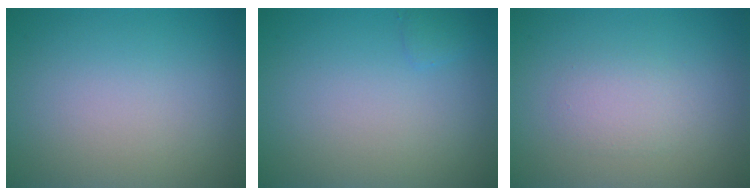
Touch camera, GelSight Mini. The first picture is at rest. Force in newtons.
{"total": 0.7, "press": 0.7, "slide": 0.0}
{"total": 1.7, "press": 1.7, "slide": 0.1}